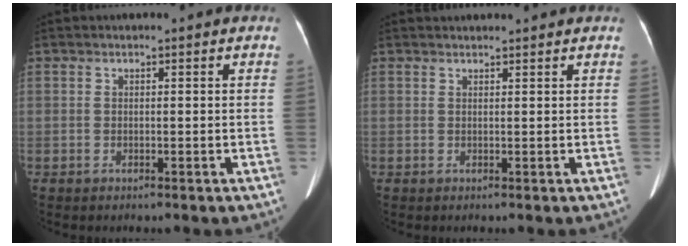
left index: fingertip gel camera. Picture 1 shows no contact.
{"total": 2.9, "force": [2.9, 0.2, 0.5], "torque": [-0.011, 0.025, 0.038]}